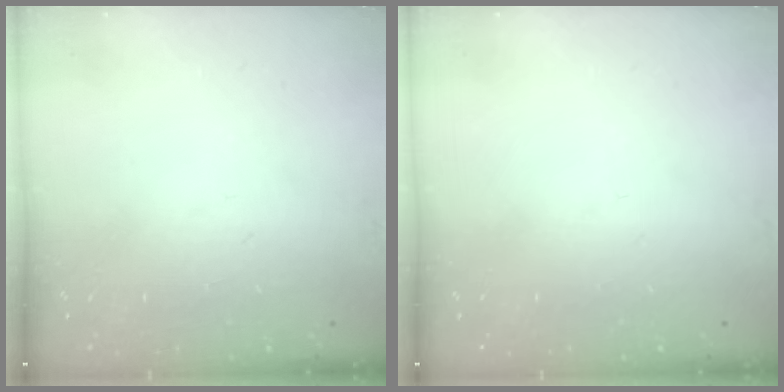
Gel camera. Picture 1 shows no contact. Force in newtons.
{"total": 0.0}